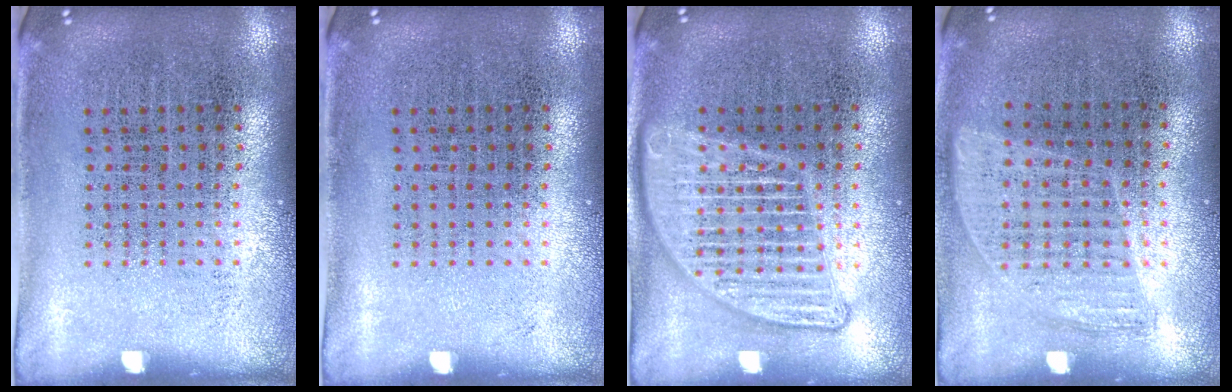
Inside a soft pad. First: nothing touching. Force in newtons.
{"total": 0.0}
{"total": 3.0, "press": 3.0, "slide": 0.3}
{"total": 0.9, "press": 0.8, "slide": 0.4}